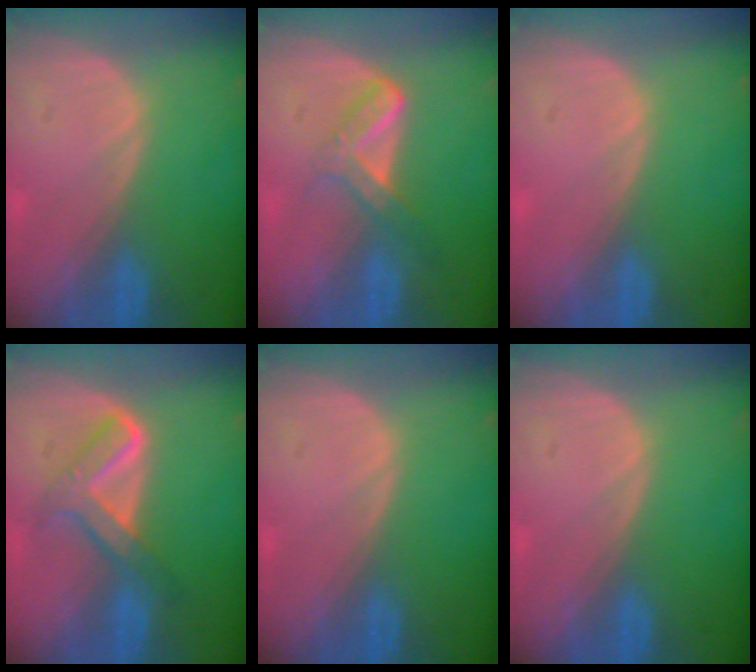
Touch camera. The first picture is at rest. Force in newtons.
{"total": 5.5, "press": 4.7, "slide": 2.8}
{"total": 0.0}
{"total": 5.7, "press": 5.7, "slide": 0.3}
{"total": 0.0}
{"total": 0.0}